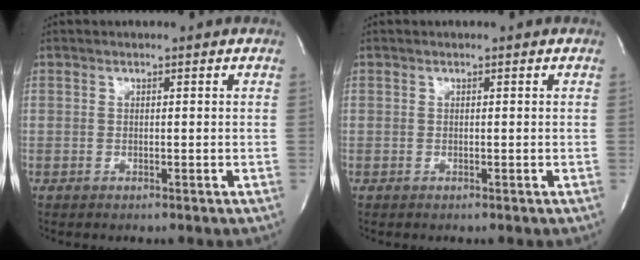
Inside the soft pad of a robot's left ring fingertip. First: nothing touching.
{"total": 0.0}